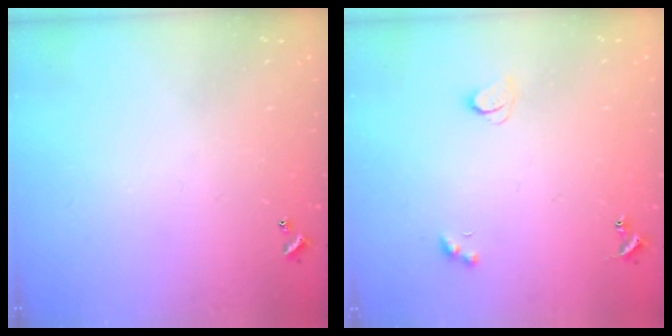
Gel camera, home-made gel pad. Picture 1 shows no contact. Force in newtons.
{"total": 1.8, "press": 1.7, "slide": 0.4}